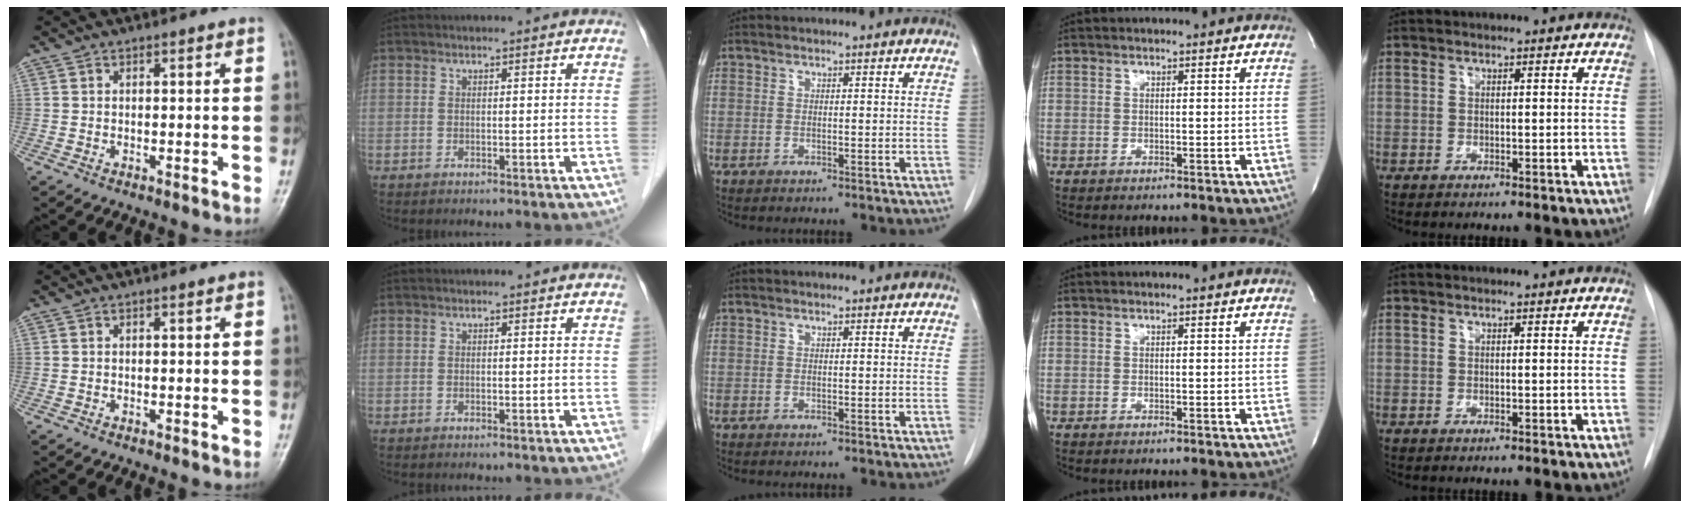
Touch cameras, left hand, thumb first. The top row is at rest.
{}